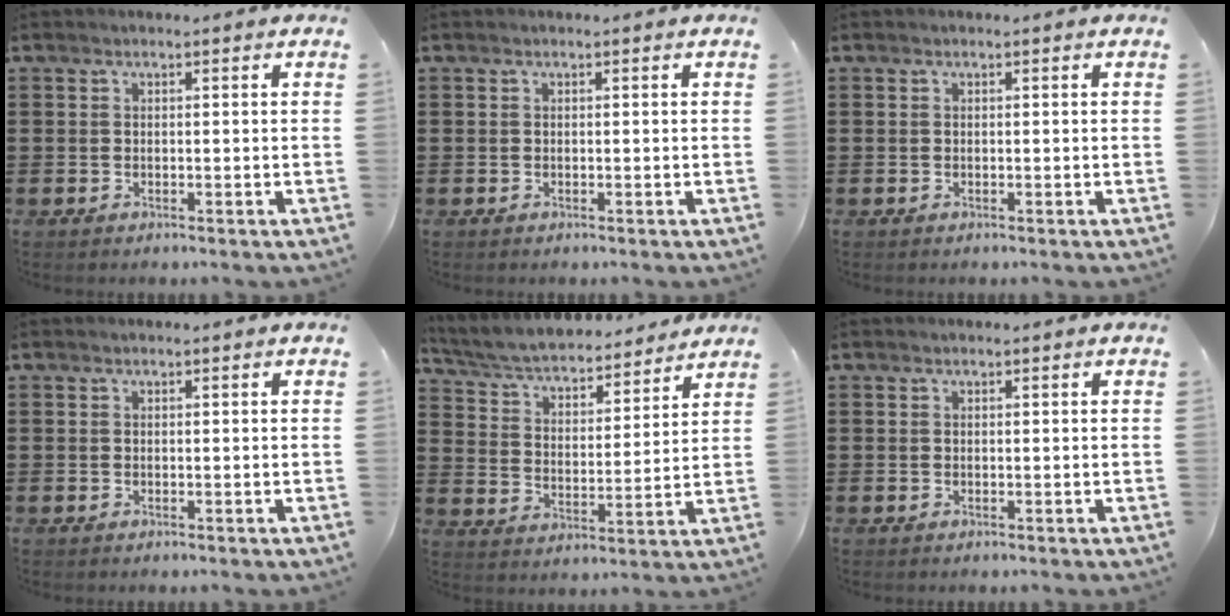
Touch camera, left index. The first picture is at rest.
{"total": 0.0}
{"total": 0.0}
{"total": 0.0}
{"total": 4.9, "force": [4.5, 0.7, 1.5], "torque": [-0.053, -0.033, 0.073]}
{"total": 0.0}